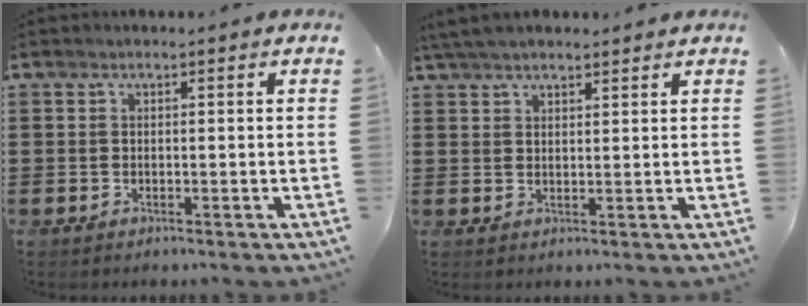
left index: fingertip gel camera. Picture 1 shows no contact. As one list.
[{"total": 3.9, "force": [3.3, 0.9, 1.8], "torque": [-0.043, 0.002, 0.062]}]